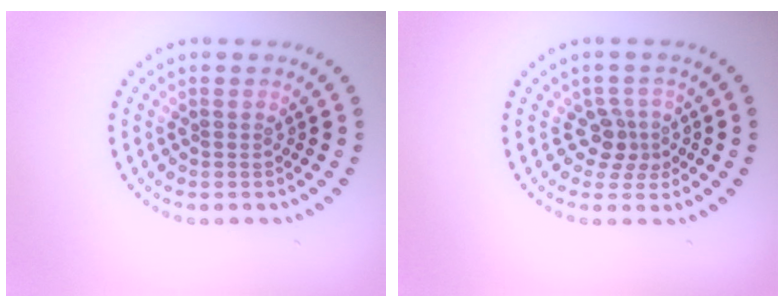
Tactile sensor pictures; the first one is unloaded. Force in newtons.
{"total": 2.4, "press": 1.8, "slide": 1.5}